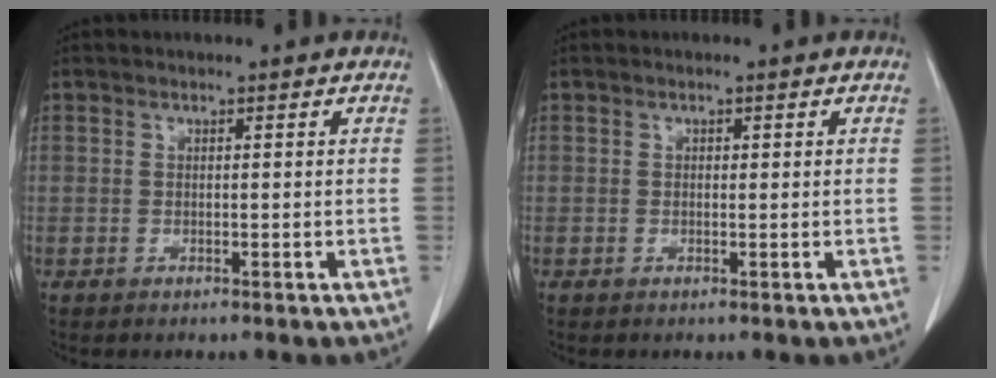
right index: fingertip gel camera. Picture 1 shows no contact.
{"total": 0.7, "force": [0.2, 0.4, 0.5], "torque": [-0.007, 0.000, 0.004]}